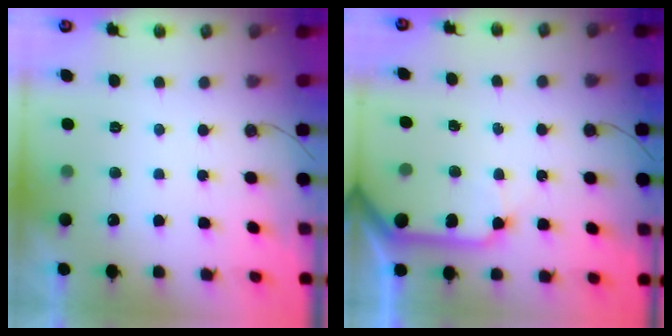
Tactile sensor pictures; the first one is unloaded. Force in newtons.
{"total": 11.0, "press": 10.9, "slide": 1.5}